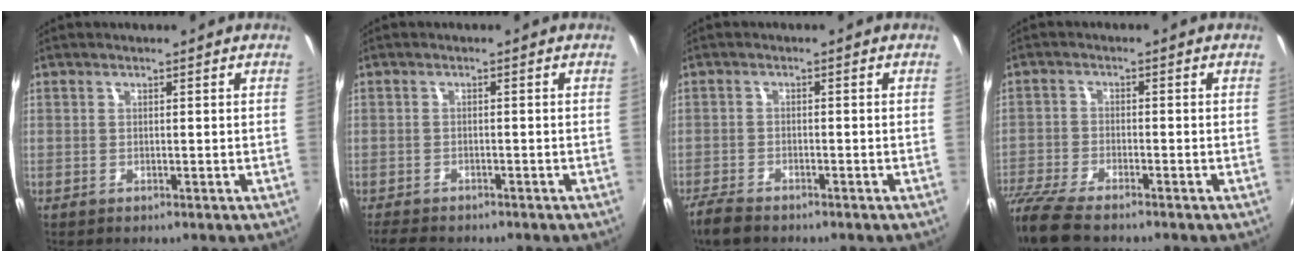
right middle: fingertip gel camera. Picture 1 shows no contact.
{"total": 4.4, "force": [-3.9, 1.6, 1.5], "torque": [-0.044, -0.009, -0.065]}
{"total": 4.5, "force": [-3.8, 1.3, 2.0], "torque": [-0.062, -0.015, -0.077]}
{"total": 11.1, "force": [-9.2, 2.5, 5.7], "torque": [-0.148, -0.036, -0.174]}